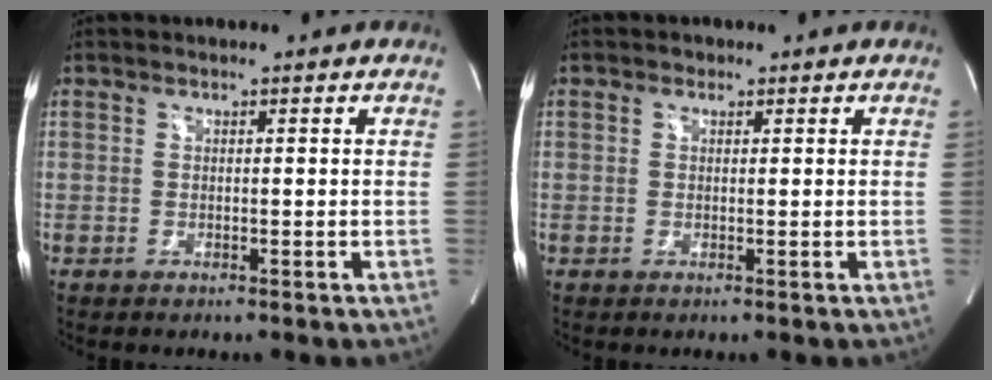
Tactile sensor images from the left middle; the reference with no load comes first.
{"total": 0.8, "force": [0.5, 0.6, 0.3], "torque": [-0.008, 0.004, 0.006]}